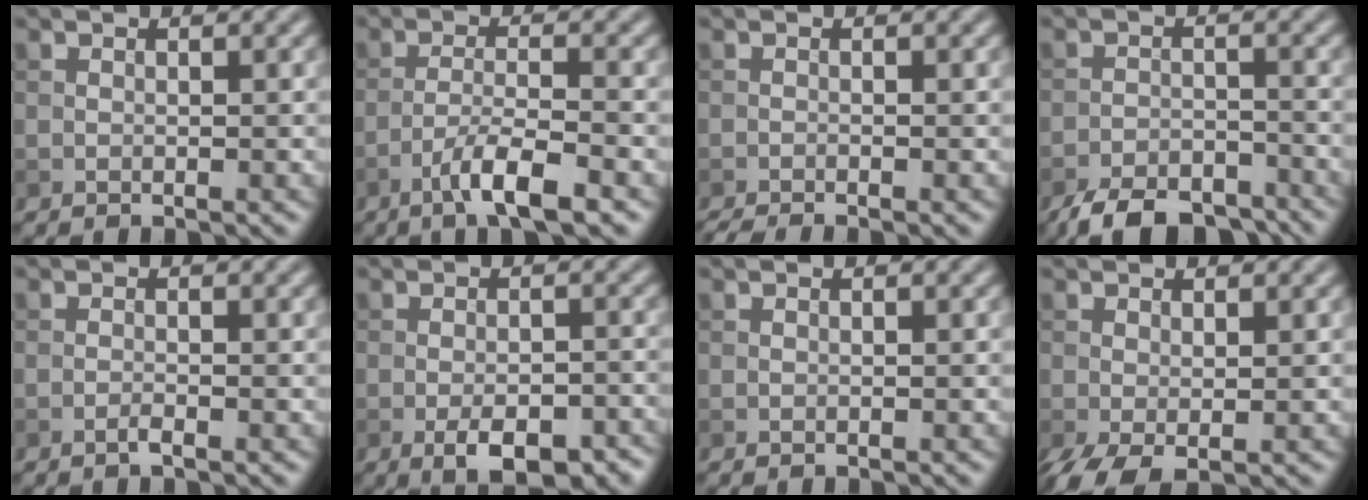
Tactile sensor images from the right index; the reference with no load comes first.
{"total": 5.0, "force": [-3.1, 0.8, 3.8], "torque": [-0.068, 0.005, -0.060]}
{"total": 2.6, "force": [-2.1, 0.3, 1.5], "torque": [-0.027, -0.001, -0.041]}
{"total": 7.0, "force": [-5.8, 2.5, 3.0], "torque": [-0.046, -0.010, -0.103]}
{"total": 0.8, "force": [-0.6, 0.1, 0.6], "torque": [-0.012, 0.003, -0.012]}
{"total": 5.7, "force": [-3.1, 2.2, 4.3], "torque": [-0.066, -0.002, -0.040]}
{"total": 0.0}
{"total": 2.8, "force": [-1.1, 1.2, 2.4], "torque": [-0.055, -0.011, -0.019]}